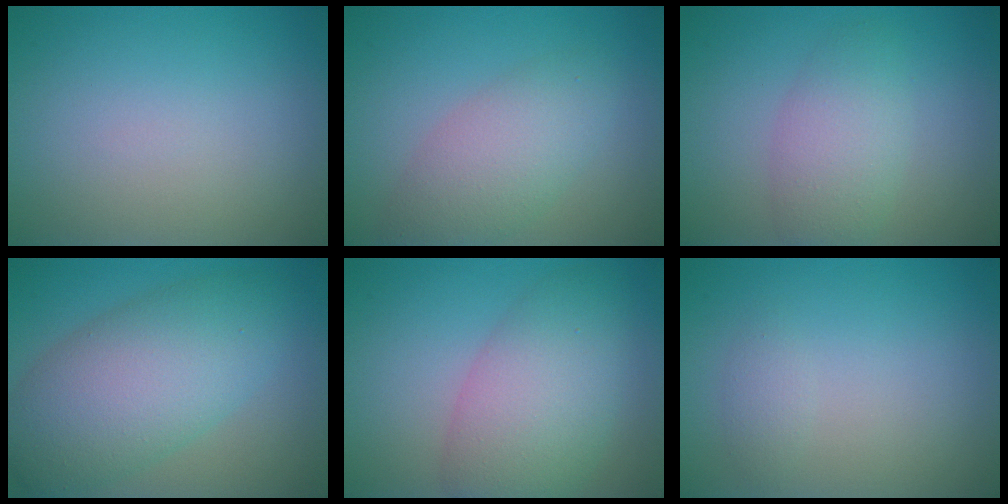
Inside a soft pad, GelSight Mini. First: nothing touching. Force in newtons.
{"total": 4.4, "press": 4.4, "slide": 0.1}
{"total": 2.4, "press": 2.4, "slide": 0.2}
{"total": 8.6, "press": 8.6, "slide": 0.1}
{"total": 6.9, "press": 6.9, "slide": 0.2}
{"total": 0.9, "press": 0.9, "slide": 0.0}